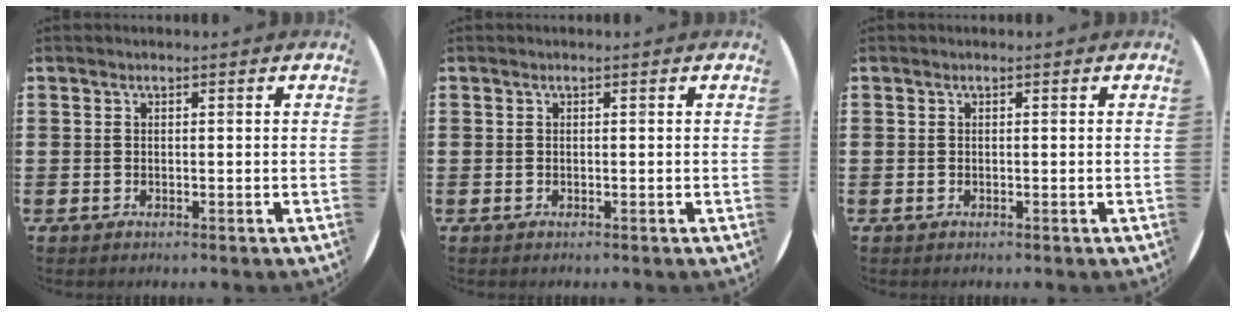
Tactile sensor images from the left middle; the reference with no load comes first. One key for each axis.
{"total": 0.0}
{"total": 0.0}